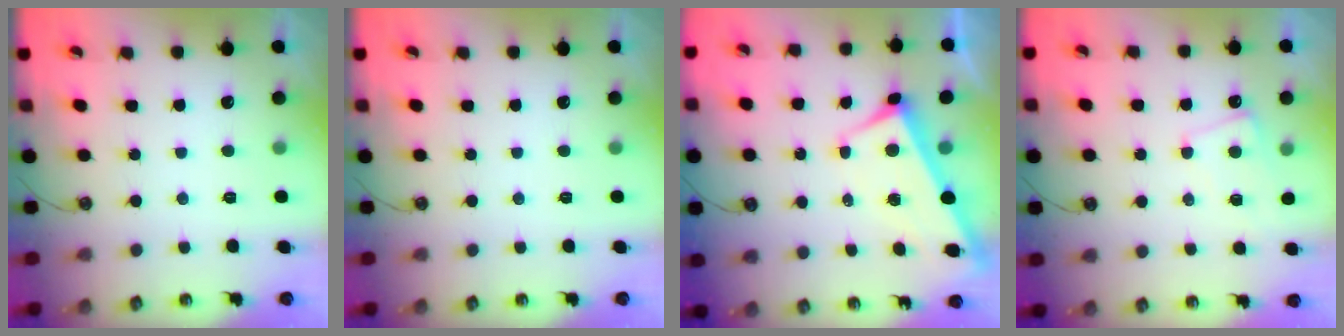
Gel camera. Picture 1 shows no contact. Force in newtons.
{"total": 0.0}
{"total": 2.9, "press": 2.7, "slide": 0.9}
{"total": 1.6, "press": 1.5, "slide": 0.5}